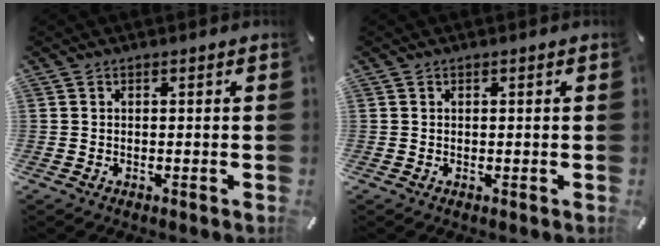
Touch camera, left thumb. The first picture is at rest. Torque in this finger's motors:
{"motor_torque": [0.02, 0.08, -0.13, -0.12, -0.02]}